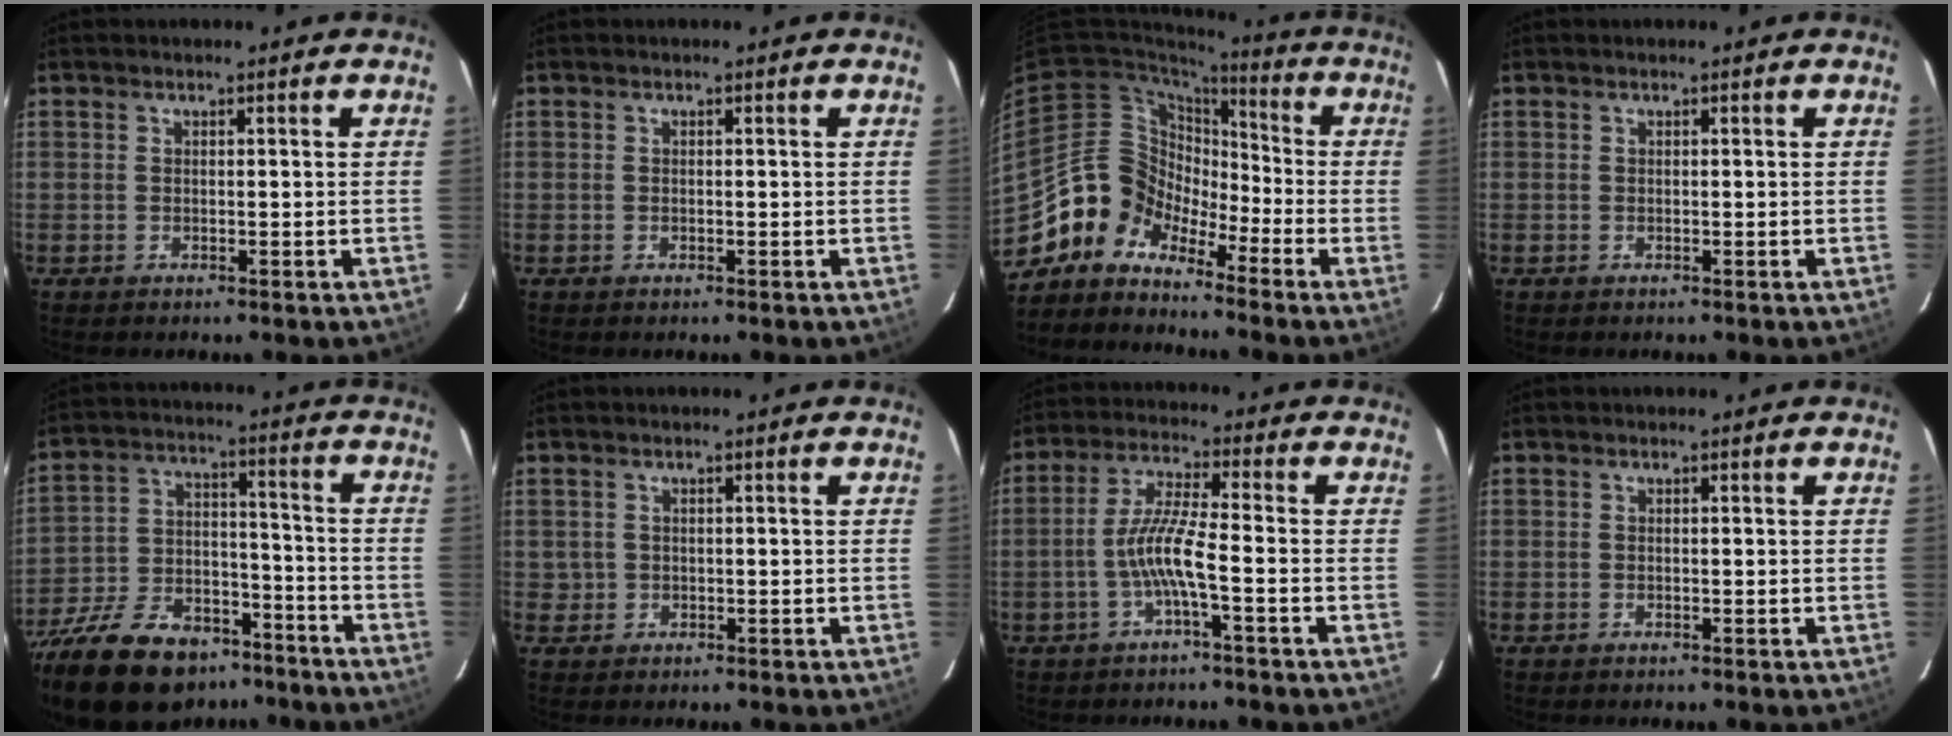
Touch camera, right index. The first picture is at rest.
{"total": 0.0}
{"total": 9.9, "force": [-6.8, 7.1, 0.6], "torque": [-0.019, 0.046, -0.152]}
{"total": 0.0}
{"total": 25.0, "force": [-18.3, 12.1, 11.9], "torque": [-0.263, 0.004, -0.283]}
{"total": 1.6, "force": [0.0, 1.6, 0.0], "torque": [0.005, 0.004, 0.004]}
{"total": 6.9, "force": [-2.5, 0.1, 6.4], "torque": [-0.140, 0.008, -0.047]}
{"total": 0.0}